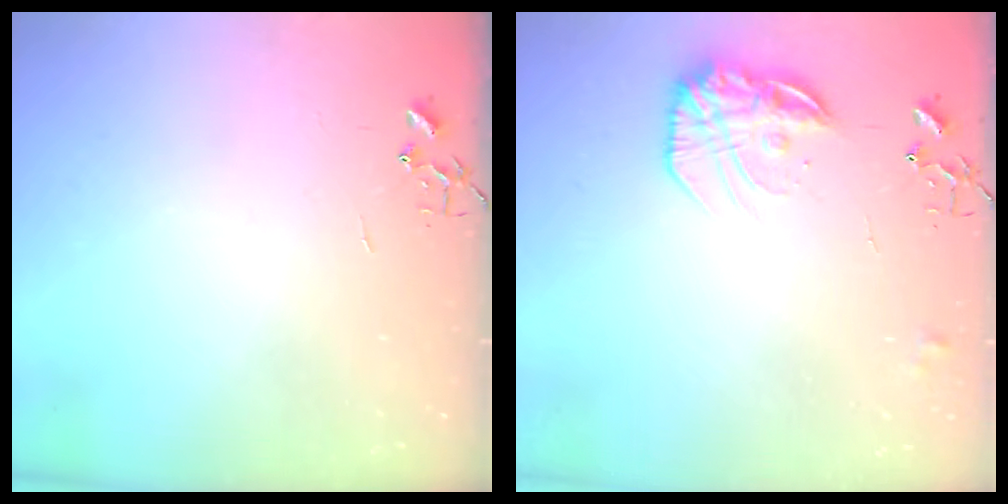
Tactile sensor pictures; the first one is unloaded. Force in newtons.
{"total": 15.5, "press": 15.5, "slide": 1.0}